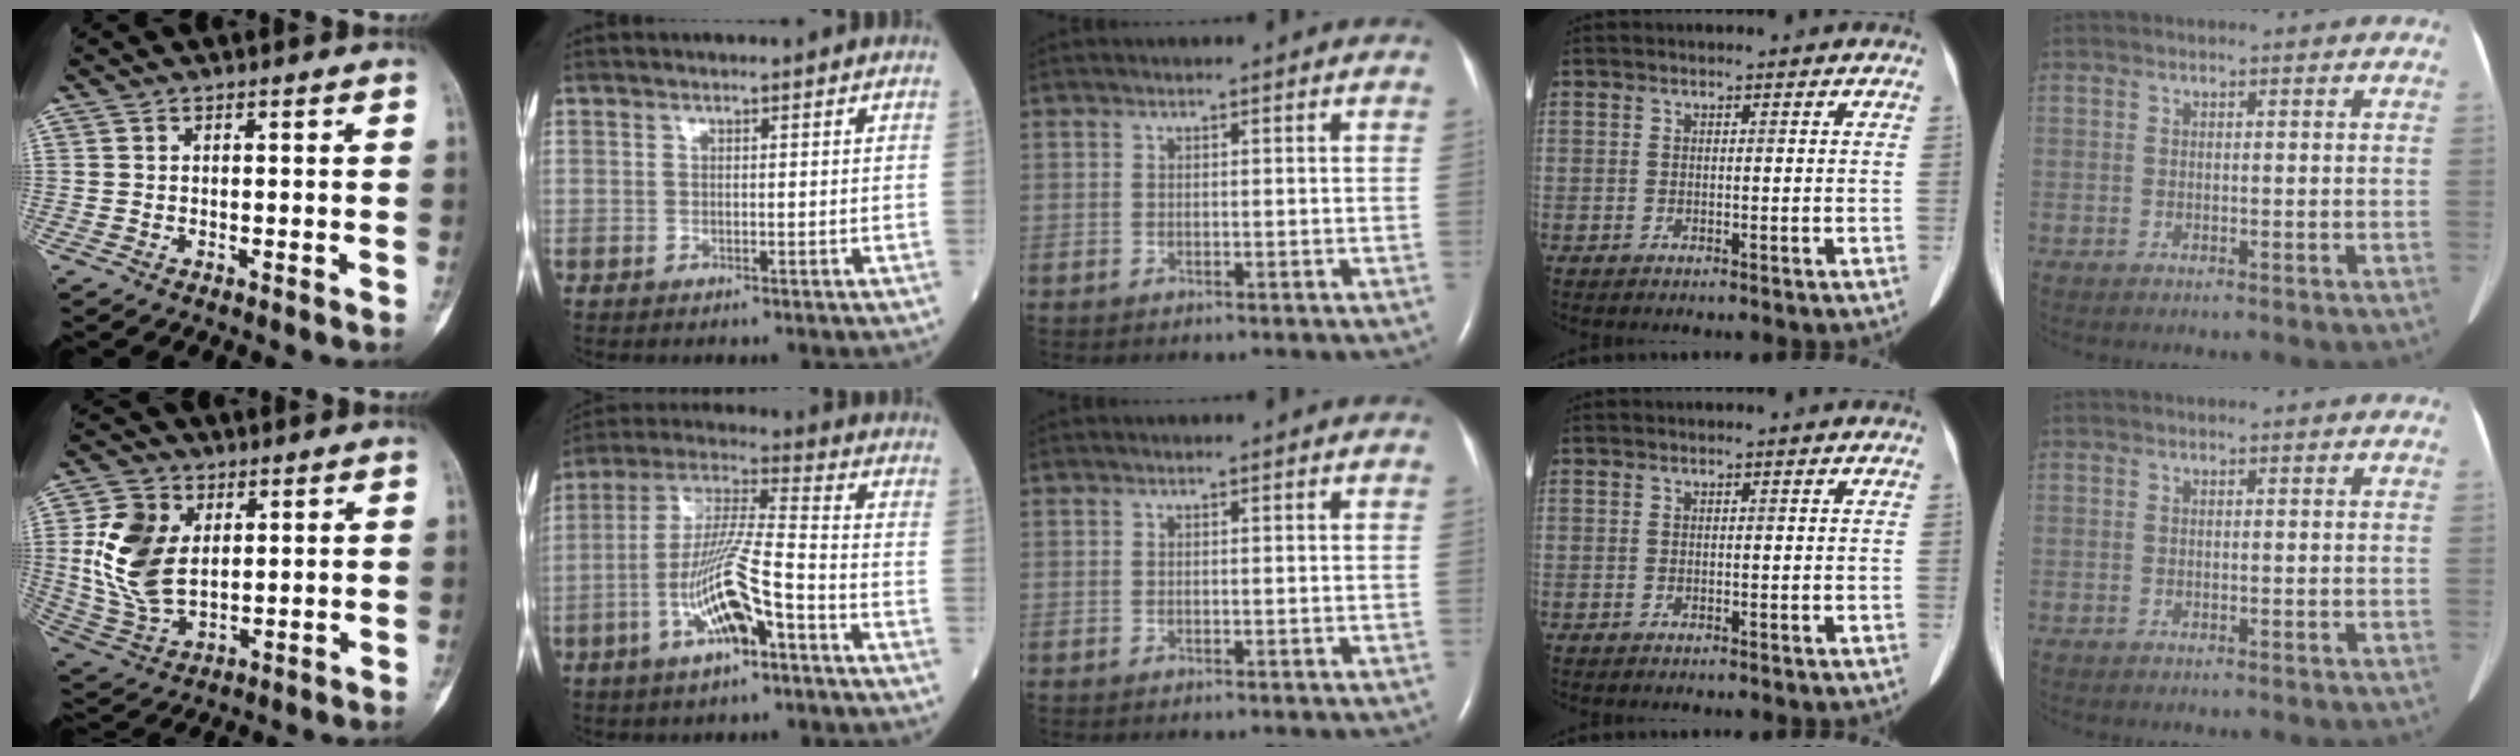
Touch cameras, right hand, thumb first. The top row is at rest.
{"thumb": {"total": 13.5, "force": [2.7, 9.0, 9.7], "torque": [-0.175, -0.012, 0.059]}, "index": {"total": 12.5, "force": [-5.1, 1.7, 11.3], "torque": [-0.225, 0.001, -0.092]}}